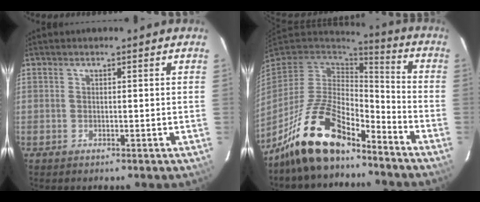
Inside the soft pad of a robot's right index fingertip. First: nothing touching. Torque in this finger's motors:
{"motor_torque": [1.05, -1.10, 1.05, 0.21]}